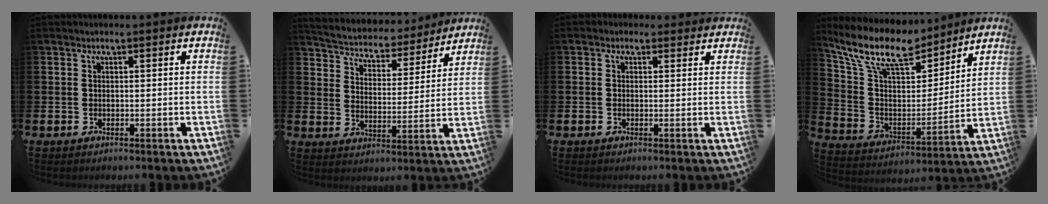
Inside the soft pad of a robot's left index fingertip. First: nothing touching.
{"total": 5.3, "force": [5.1, 1.5, 0.3], "torque": [-0.042, -0.044, 0.084]}
{"total": 0.9, "force": [0.4, 0.7, 0.2], "torque": [-0.005, 0.007, 0.007]}
{"total": 12.1, "force": [10.3, 4.1, 4.9], "torque": [-0.141, -0.061, 0.181]}